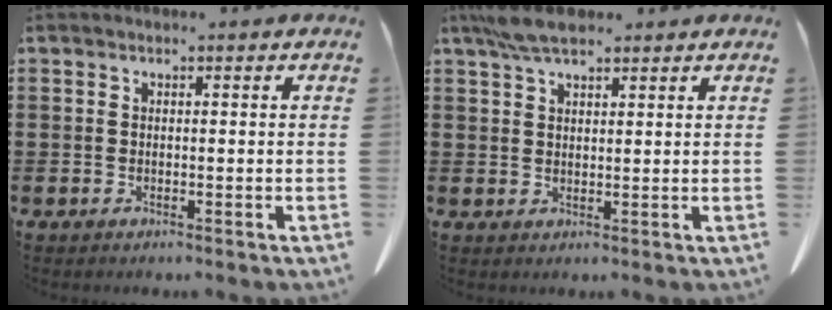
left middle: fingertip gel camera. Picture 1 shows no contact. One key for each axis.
{"total": 5.2, "fx": 4.1, "fy": 1.7, "fz": 2.8, "tx": -0.067, "ty": -0.004, "tz": 0.077}